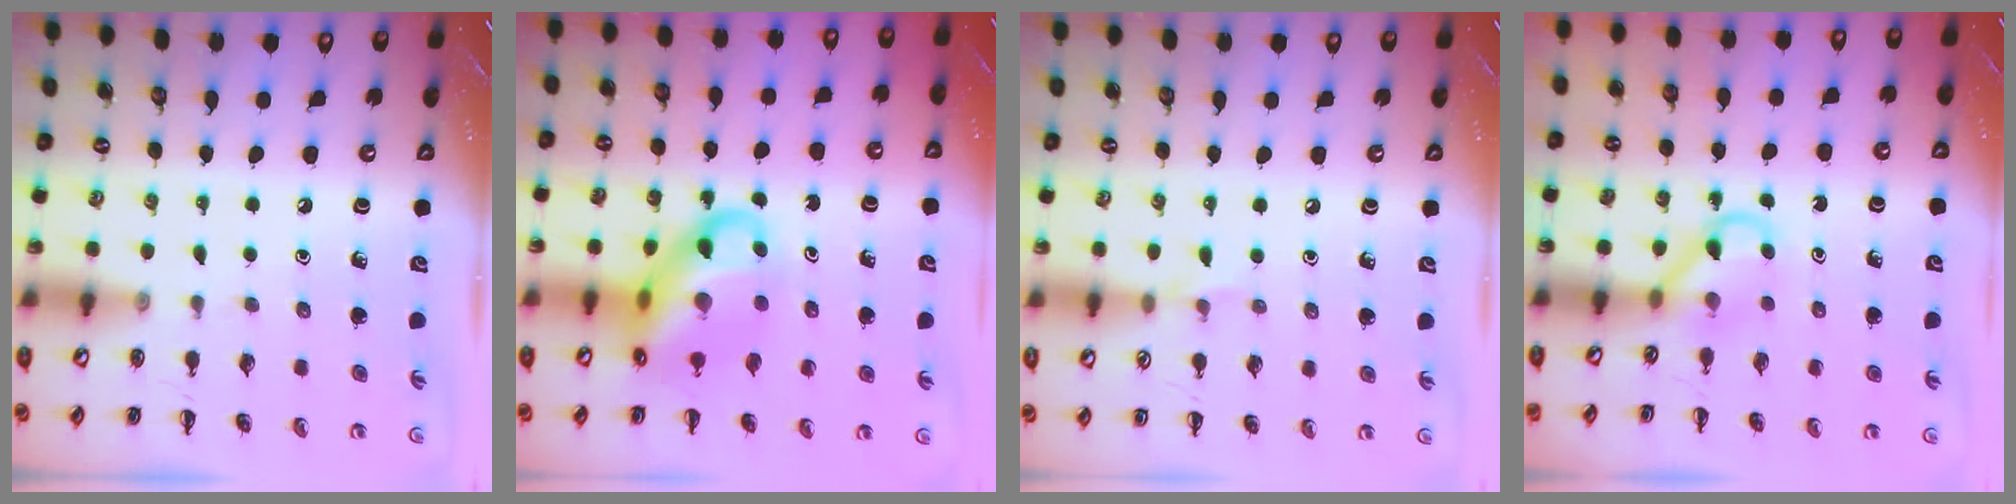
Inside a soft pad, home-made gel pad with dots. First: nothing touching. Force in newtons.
{"total": 14.7, "press": 14.2, "slide": 3.8}
{"total": 4.3, "press": 4.0, "slide": 1.6}
{"total": 2.9, "press": 2.8, "slide": 0.9}